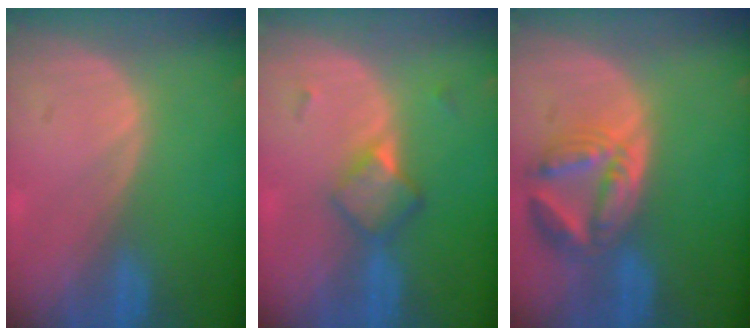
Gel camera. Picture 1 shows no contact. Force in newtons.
{"total": 4.8, "press": 4.2, "slide": 2.2}
{"total": 8.2, "press": 7.3, "slide": 3.8}